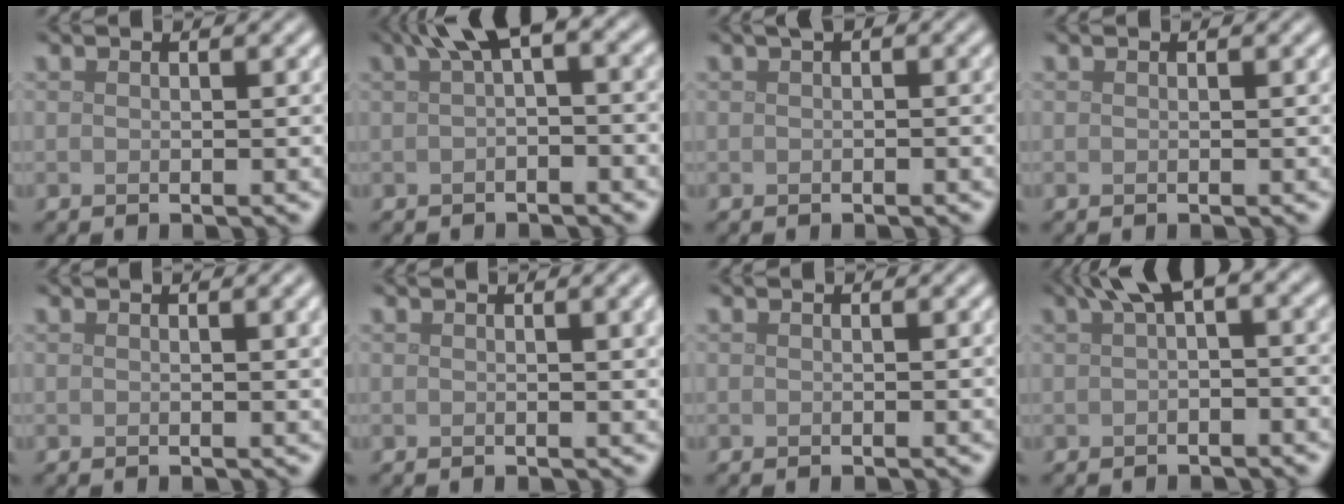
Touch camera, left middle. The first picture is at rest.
{"total": 4.5, "force": [1.4, 1.4, 4.1], "torque": [-0.051, 0.013, 0.015]}
{"total": 0.9, "force": [0.1, 0.4, 0.8], "torque": [-0.010, 0.001, 0.003]}
{"total": 0.0}
{"total": 2.3, "force": [0.8, 0.7, 2.0], "torque": [-0.015, 0.004, 0.010]}
{"total": 2.9, "force": [0.9, 1.0, 2.6], "torque": [-0.021, 0.004, 0.012]}
{"total": 0.0}
{"total": 4.1, "force": [1.4, 1.2, 3.6], "torque": [-0.047, 0.011, 0.016]}